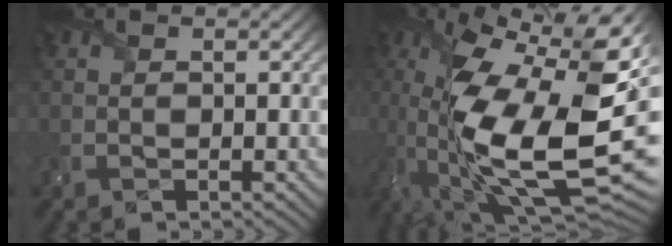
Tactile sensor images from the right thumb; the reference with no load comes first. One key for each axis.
{"total": 18.8, "fx": -0.8, "fy": 7.3, "fz": 17.3, "tx": -0.325, "ty": -0.015, "tz": -0.017}